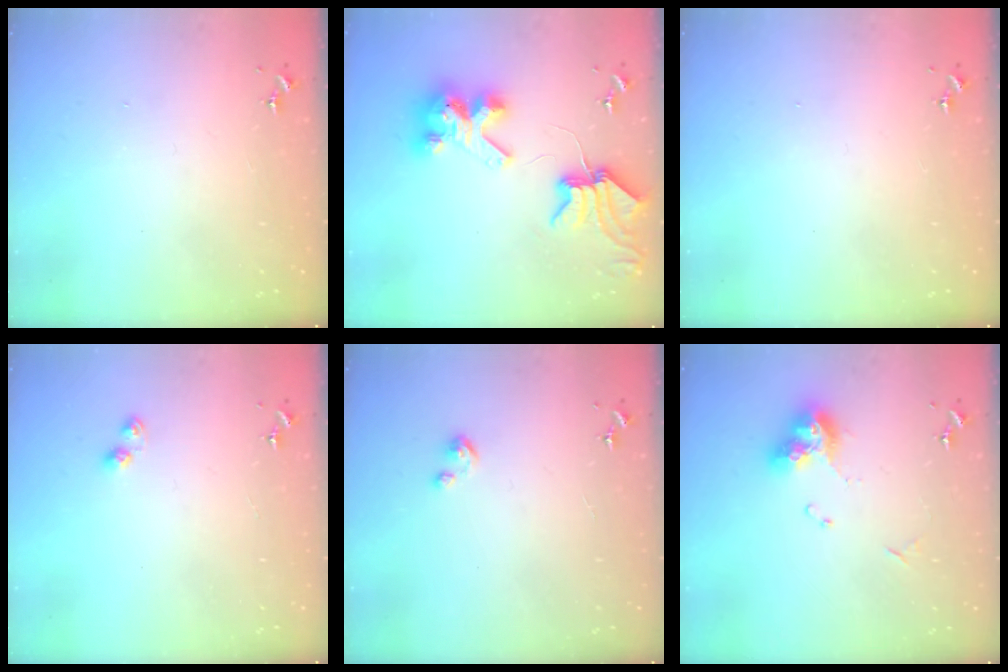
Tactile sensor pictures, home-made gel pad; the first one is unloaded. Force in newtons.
{"total": 11.2, "press": 11.1, "slide": 1.4}
{"total": 0.0}
{"total": 3.0, "press": 3.0, "slide": 0.3}
{"total": 3.3, "press": 3.3, "slide": 0.3}
{"total": 12.2, "press": 12.2, "slide": 1.0}